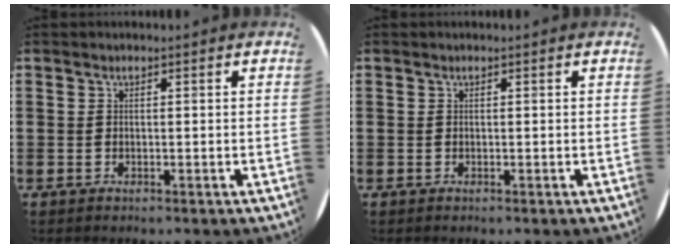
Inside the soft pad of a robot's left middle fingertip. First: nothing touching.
{"total": 0.0}